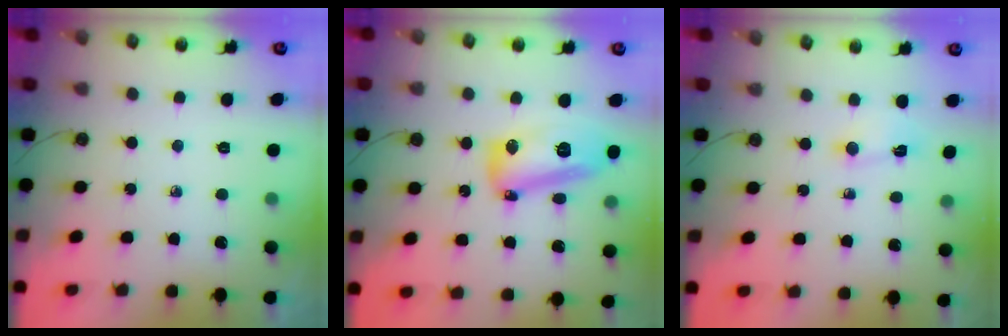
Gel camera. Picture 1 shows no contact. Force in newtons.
{"total": 13.9, "press": 13.8, "slide": 1.4}
{"total": 2.5, "press": 2.5, "slide": 0.4}